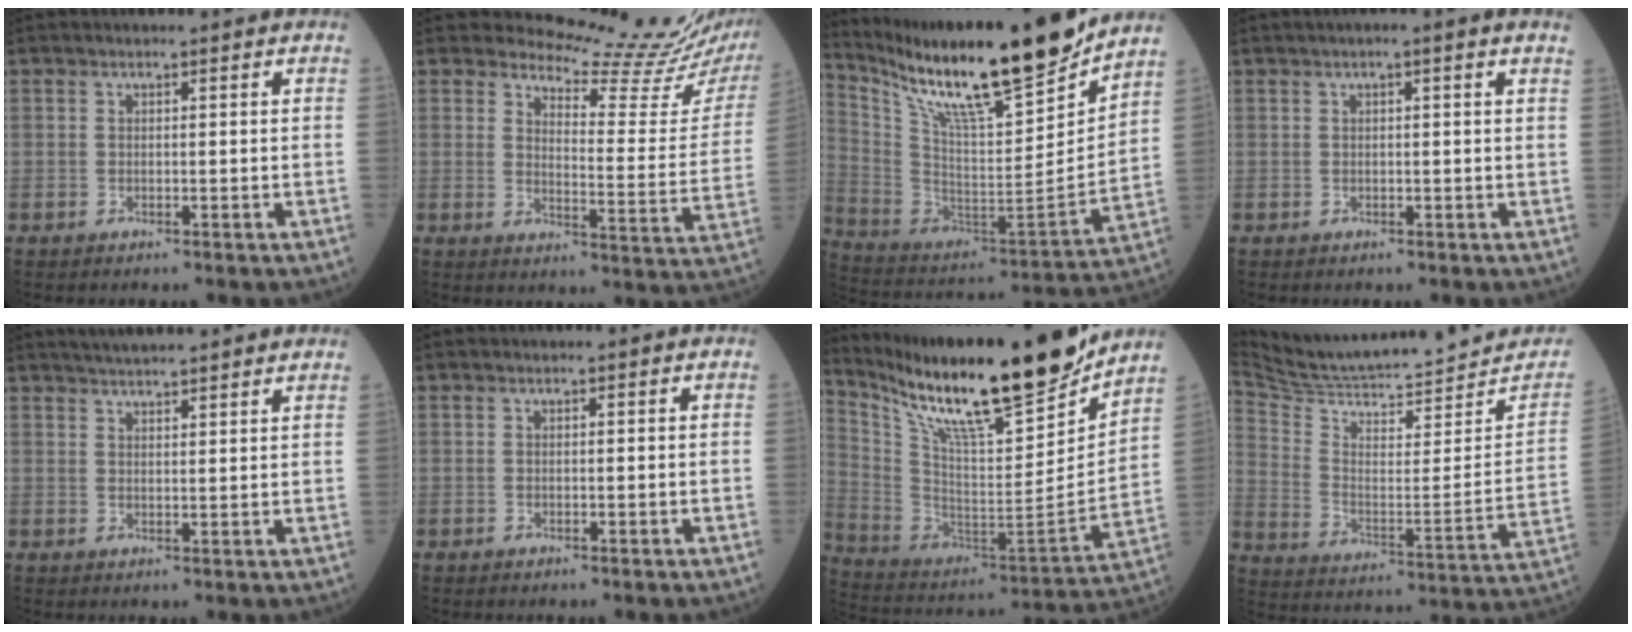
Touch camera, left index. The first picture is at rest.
{"total": 15.2, "force": [15.0, 0.0, 2.4], "torque": [-0.032, -0.106, 0.173]}
{"total": 25.5, "force": [20.8, 2.3, 14.6], "torque": [-0.271, -0.029, 0.351]}
{"total": 3.2, "force": [2.1, 0.1, 2.5], "torque": [-0.044, 0.014, 0.029]}
{"total": 10.6, "force": [9.5, 1.3, 4.6], "torque": [-0.071, 0.029, 0.135]}
{"total": 0.0}
{"total": 27.3, "force": [22.0, 3.4, 15.8], "torque": [-0.291, -0.029, 0.363]}
{"total": 22.8, "force": [21.8, 2.0, 6.4], "torque": [-0.115, -0.056, 0.325]}